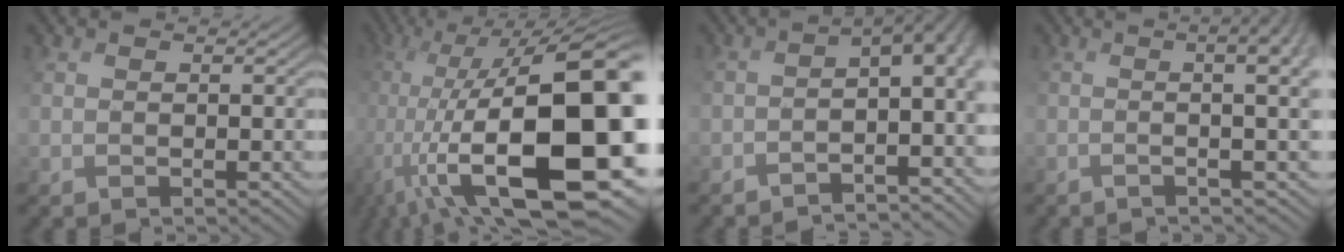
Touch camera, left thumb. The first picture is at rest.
{"total": 20.3, "force": [-5.5, 9.3, 17.2], "torque": [-0.317, -0.025, -0.089]}
{"total": 7.8, "force": [-2.9, 2.6, 6.8], "torque": [-0.070, -0.005, -0.041]}
{"total": 9.8, "force": [0.2, 2.7, 9.4], "torque": [-0.098, 0.016, 0.004]}